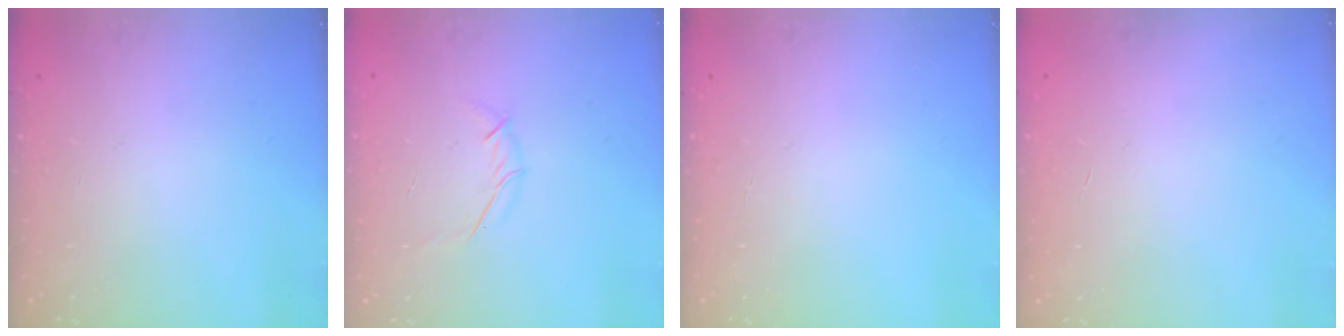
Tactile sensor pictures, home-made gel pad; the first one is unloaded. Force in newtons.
{"total": 3.8, "press": 3.7, "slide": 1.0}
{"total": 0.0}
{"total": 0.6, "press": 0.6, "slide": 0.2}